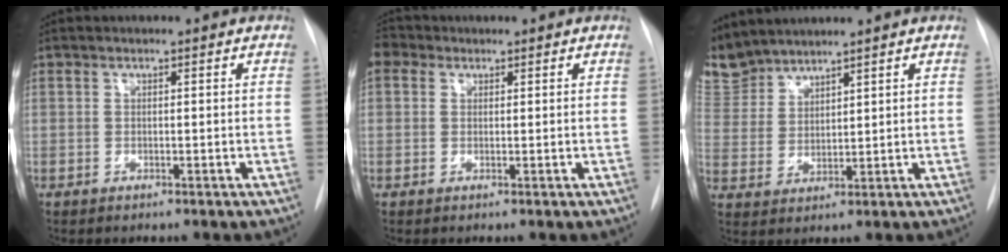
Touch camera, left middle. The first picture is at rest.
{"total": 3.2, "force": [1.6, 2.5, 1.1], "torque": [-0.026, 0.019, 0.029]}
{"total": 7.7, "force": [7.3, 2.3, 0.3], "torque": [-0.014, 0.009, 0.161]}